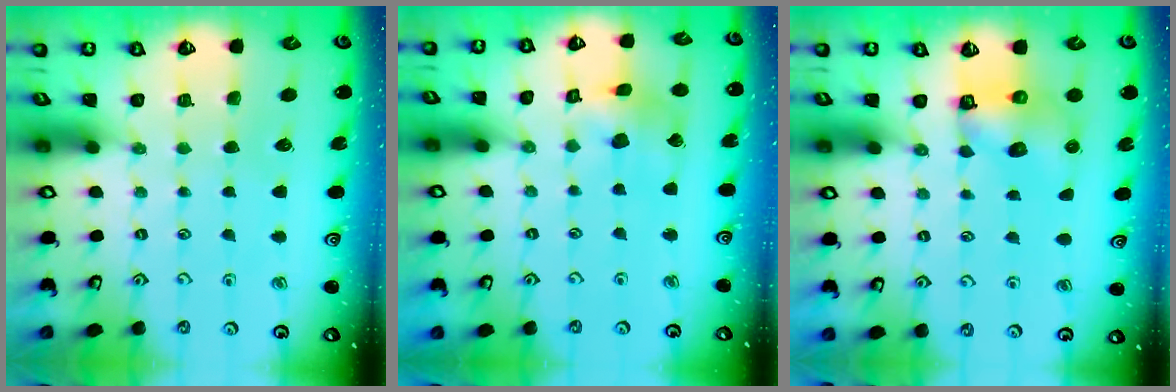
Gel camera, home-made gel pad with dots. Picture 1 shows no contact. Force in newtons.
{"total": 8.0, "press": 8.0, "slide": 0.9}
{"total": 5.8, "press": 5.8, "slide": 0.2}